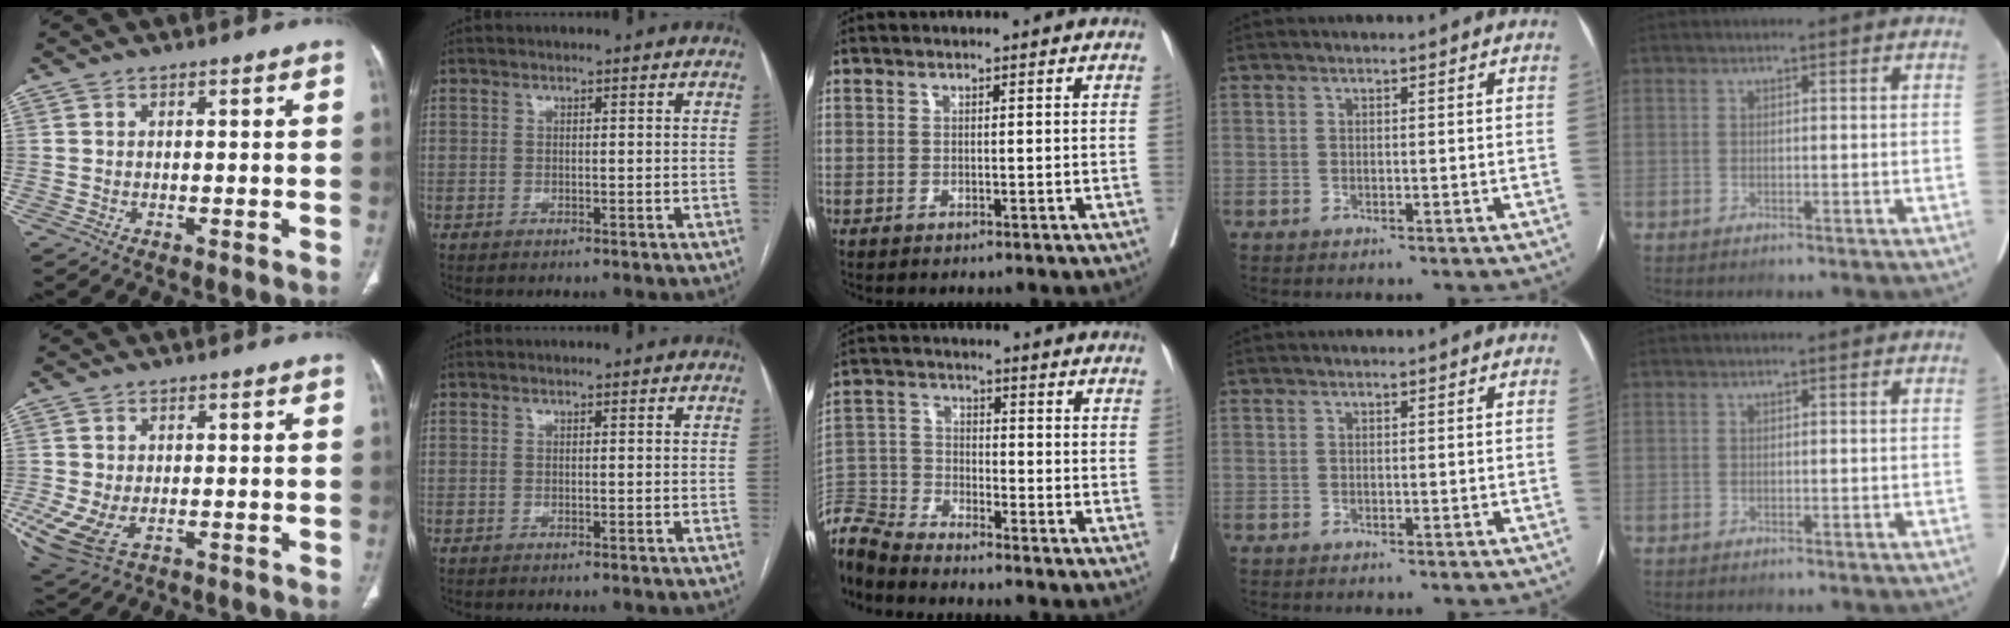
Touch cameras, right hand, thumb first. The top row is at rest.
{"thumb": {"total": 9.6, "force": [-2.9, 6.0, 6.9], "torque": [-0.169, -0.012, -0.042]}, "middle": {"total": 8.0, "force": [-8.0, 0.2, 1.0], "torque": [-0.027, -0.002, -0.161]}}